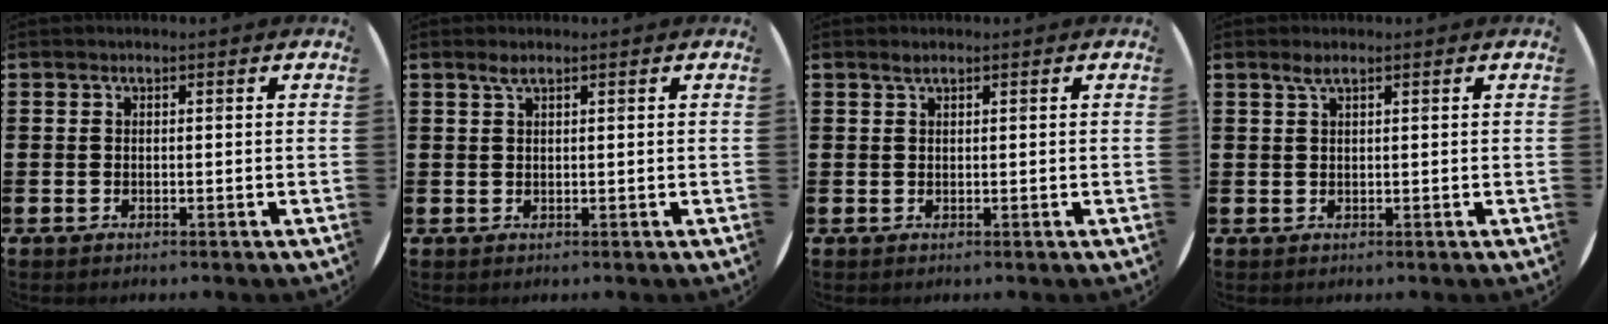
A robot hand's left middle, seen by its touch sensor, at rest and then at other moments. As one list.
[{"total": 1.3, "force": [0.8, 0.1, 1.0], "torque": [-0.020, 0.003, 0.014]}, {"total": 0.8, "force": [0.6, 0.1, 0.4], "torque": [-0.009, 0.000, 0.011]}, {"total": 1.4, "force": [0.9, 0.1, 1.1], "torque": [-0.023, 0.003, 0.015]}]